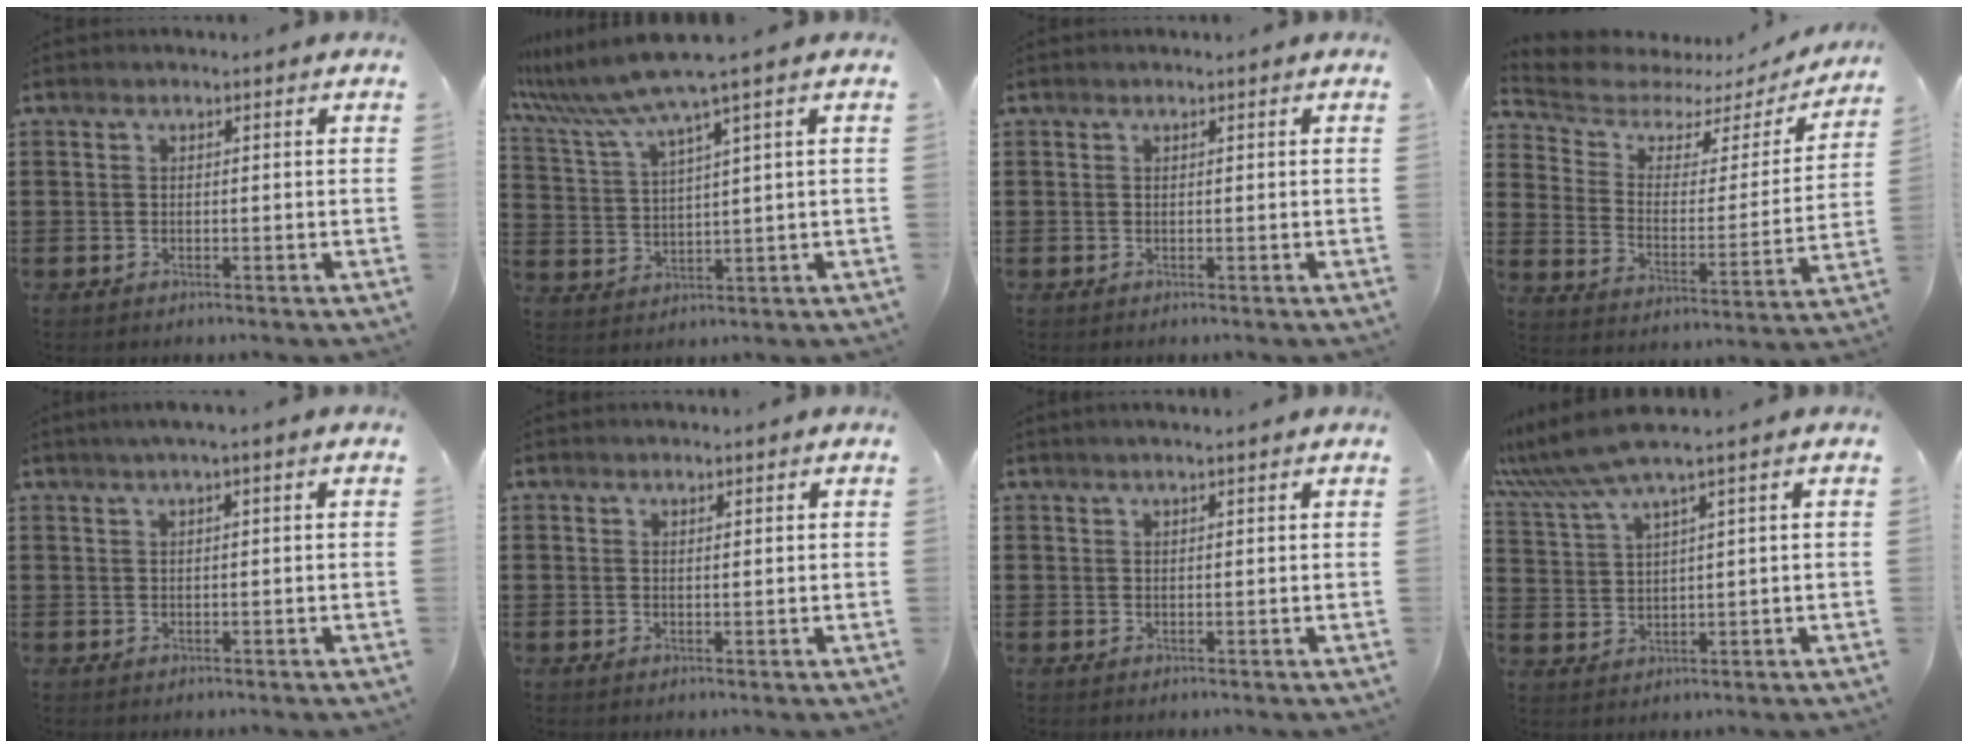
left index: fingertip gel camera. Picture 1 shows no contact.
{"total": 7.0, "force": [5.1, -0.5, 4.8], "torque": [-0.119, -0.031, 0.084]}
{"total": 0.0}
{"total": 4.6, "force": [3.7, 2.3, 1.5], "torque": [-0.060, -0.024, 0.057]}
{"total": 1.4, "force": [0.7, -0.2, 1.2], "torque": [-0.023, 0.000, 0.012]}
{"total": 0.9, "force": [0.8, 0.0, 0.5], "torque": [-0.010, -0.002, 0.016]}
{"total": 1.1, "force": [0.9, -0.1, 0.7], "torque": [-0.012, 0.000, 0.016]}
{"total": 6.4, "force": [4.6, -0.1, 4.4], "torque": [-0.107, -0.017, 0.079]}